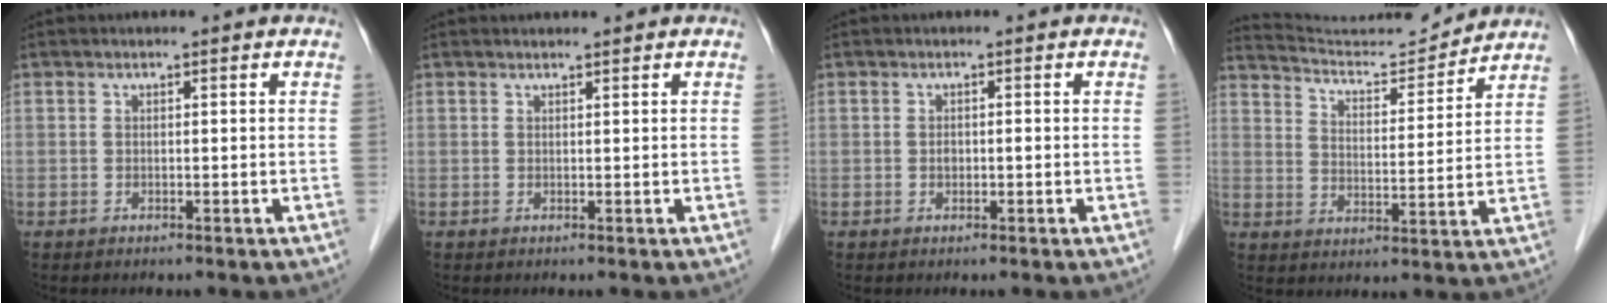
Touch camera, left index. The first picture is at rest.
{"total": 1.2, "force": [1.1, 0.0, 0.3], "torque": [-0.005, 0.010, 0.022]}
{"total": 0.8, "force": [-0.1, 0.5, 0.6], "torque": [-0.013, 0.001, -0.002]}
{"total": 11.4, "force": [11.4, -0.5, 0.9], "torque": [-0.027, 0.000, 0.186]}